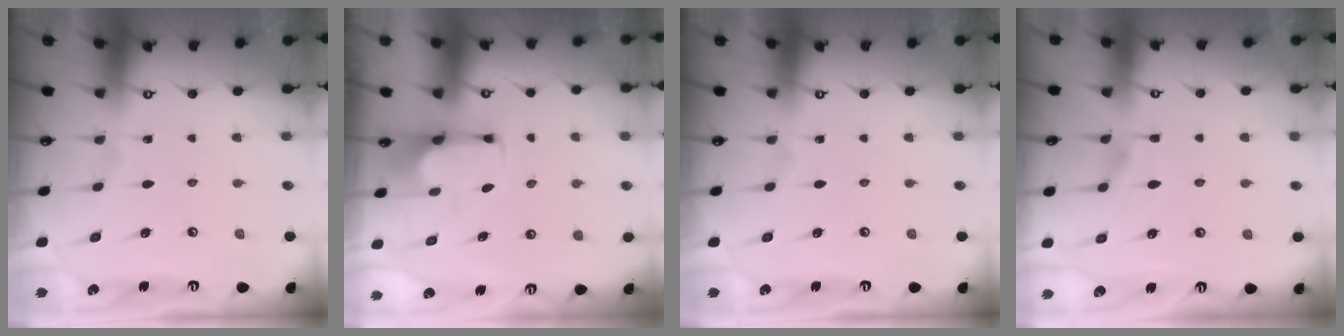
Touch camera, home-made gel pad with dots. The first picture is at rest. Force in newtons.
{"total": 2.5, "press": 2.4, "slide": 0.9}
{"total": 0.0}
{"total": 1.6, "press": 1.3, "slide": 1.0}